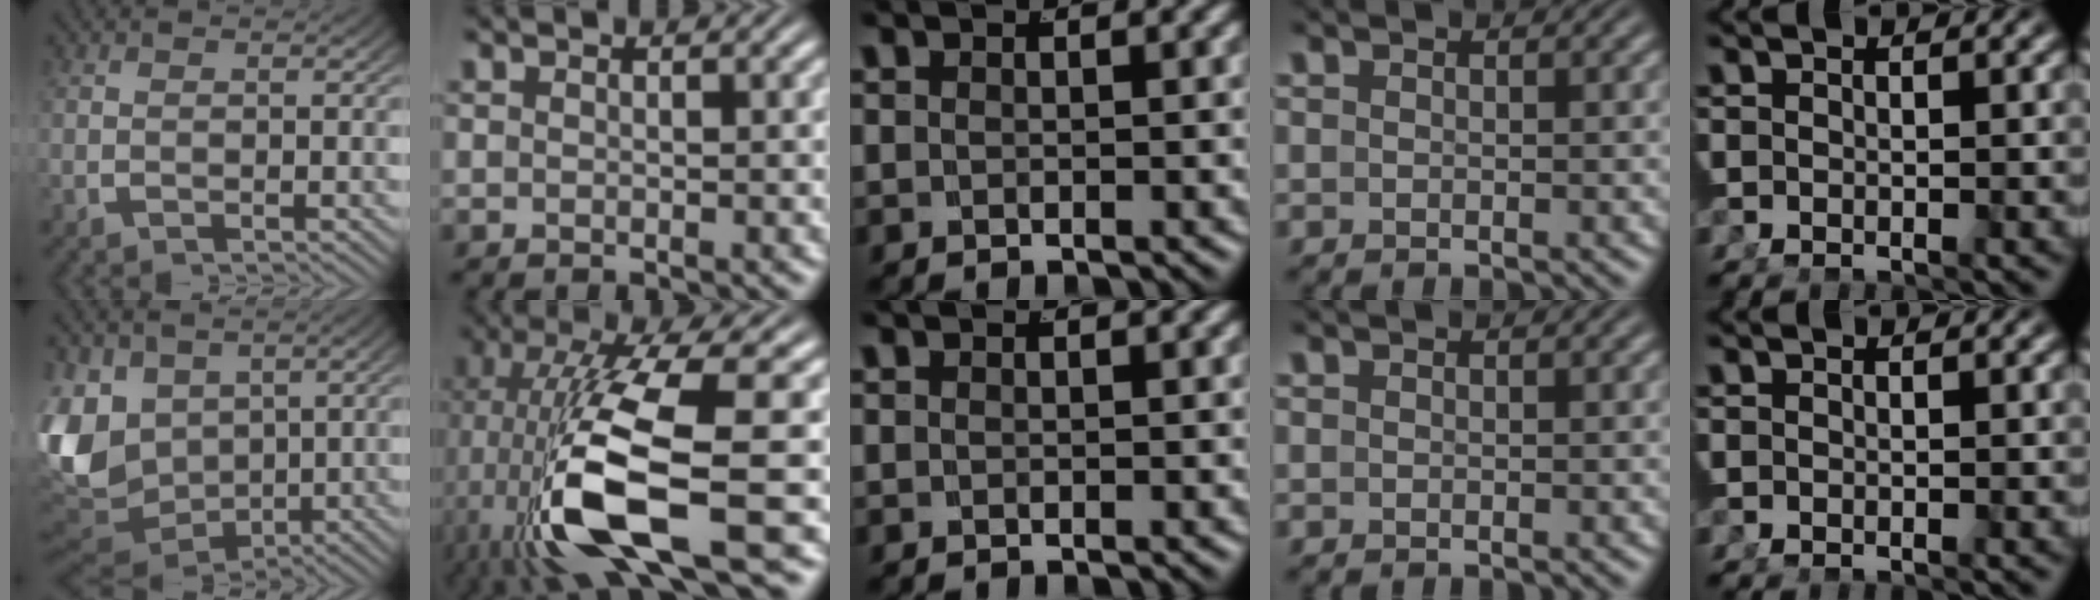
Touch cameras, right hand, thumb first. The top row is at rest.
{"thumb": {"total": 12.0, "force": [-1.3, 9.4, 7.3], "torque": [-0.208, -0.059, 0.008]}, "index": {"total": 12.8, "force": [-1.5, 5.0, 11.7], "torque": [-0.236, -0.022, -0.002]}}